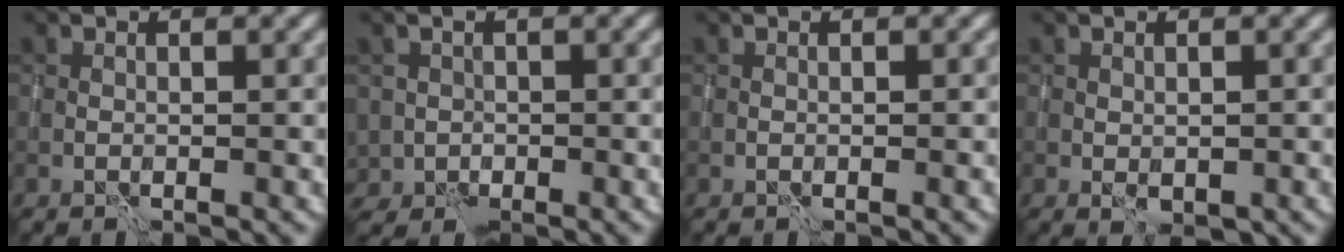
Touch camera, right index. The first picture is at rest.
{"total": 3.4, "force": [-1.8, 2.8, 0.4], "torque": [0.014, -0.005, -0.034]}
{"total": 0.8, "force": [-0.4, 0.2, 0.7], "torque": [-0.007, 0.005, -0.003]}
{"total": 1.7, "force": [-0.4, 1.2, 1.1], "torque": [-0.016, -0.007, 0.000]}